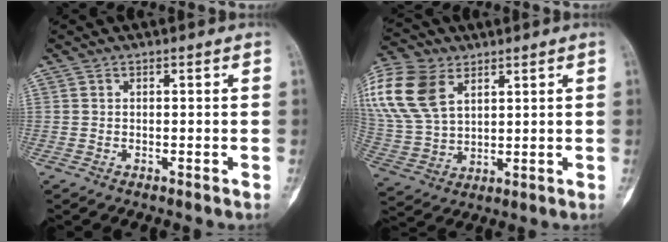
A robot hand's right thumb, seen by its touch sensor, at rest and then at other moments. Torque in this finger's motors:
{"motor_torque": [-0.80, 1.04, 0.17, -0.11, 0.12]}